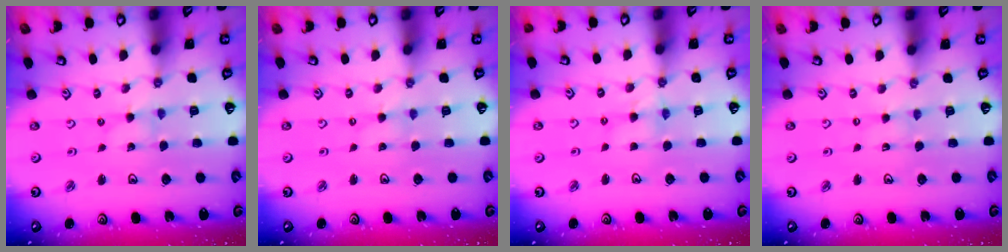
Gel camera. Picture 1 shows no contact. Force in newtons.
{"total": 0.0}
{"total": 3.4, "press": 3.4, "slide": 0.4}
{"total": 0.0}